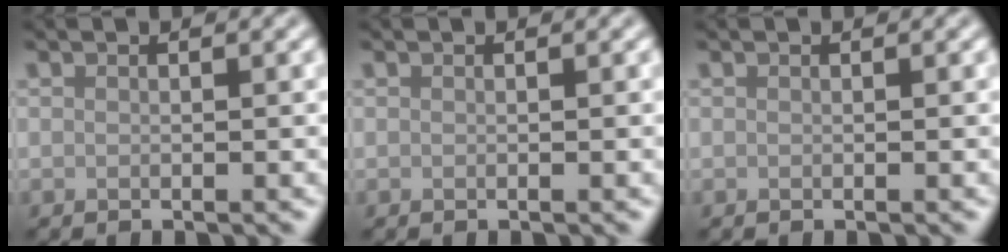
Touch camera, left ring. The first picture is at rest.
{"total": 0.0}
{"total": 0.0}